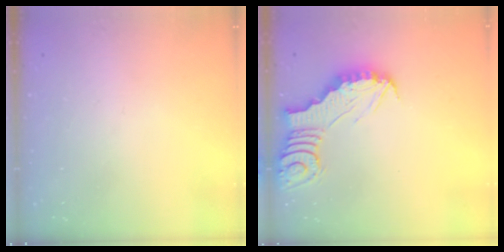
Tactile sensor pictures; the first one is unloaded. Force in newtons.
{"total": 3.1, "press": 3.1, "slide": 0.2}